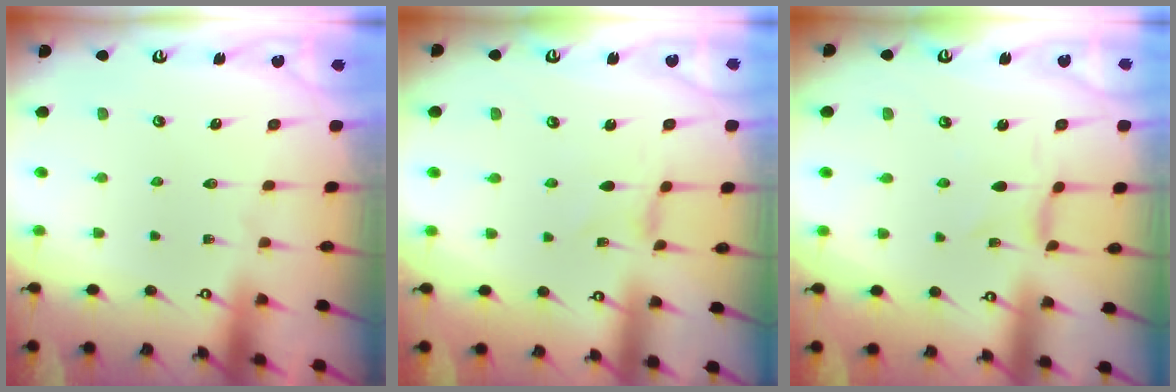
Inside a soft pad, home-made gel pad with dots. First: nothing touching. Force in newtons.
{"total": 0.0}
{"total": 0.0}